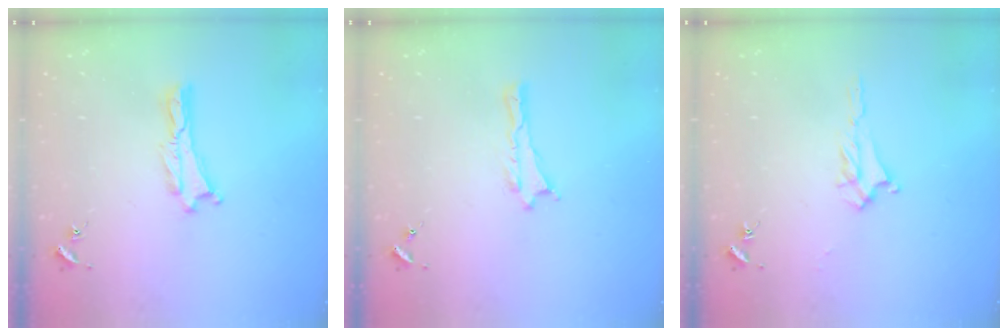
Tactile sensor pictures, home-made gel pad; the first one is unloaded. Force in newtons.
{"total": 0.0}
{"total": 2.4, "press": 2.4, "slide": 0.4}